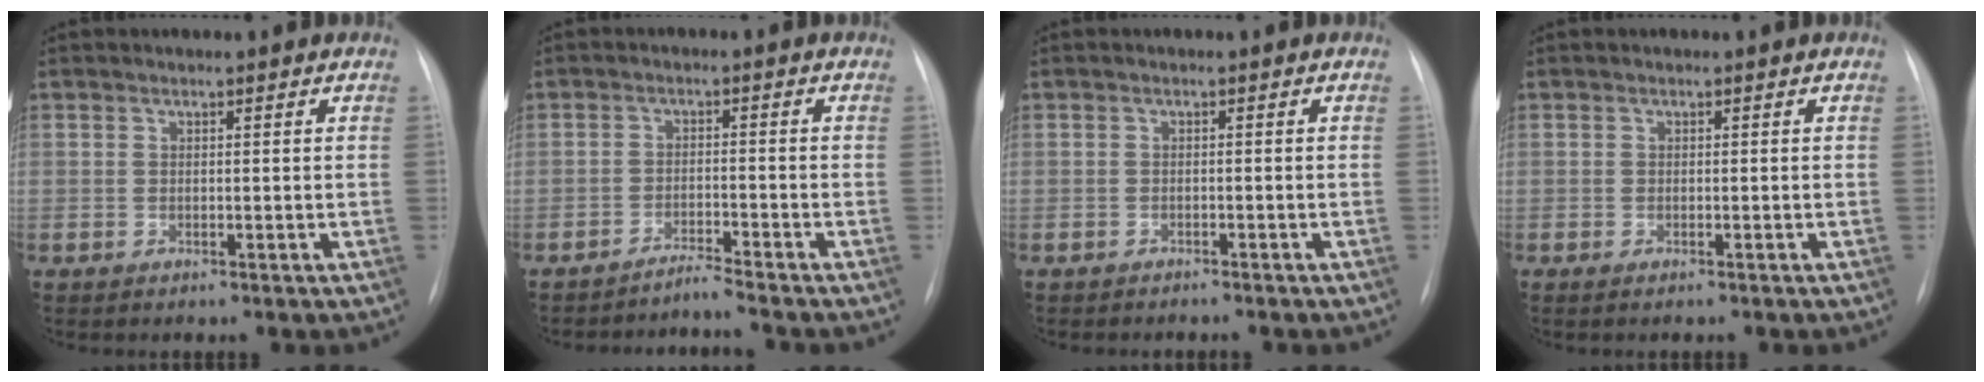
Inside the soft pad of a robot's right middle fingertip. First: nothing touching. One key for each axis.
{"total": 3.1, "fx": -2.8, "fy": -1.2, "fz": 0.0, "tx": -0.001, "ty": -0.015, "tz": -0.050}
{"total": 2.5, "fx": -2.3, "fy": 0.5, "fz": 0.6, "tx": -0.006, "ty": -0.004, "tz": -0.027}
{"total": 1.1, "fx": -0.9, "fy": 0.2, "fz": 0.7, "tx": -0.012, "ty": -0.002, "tz": -0.010}